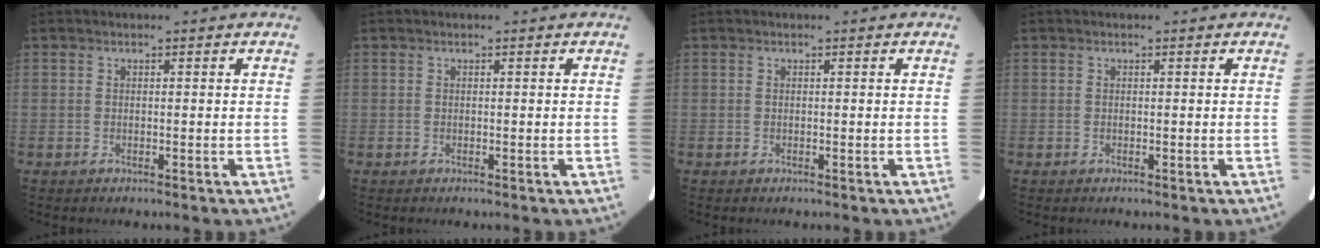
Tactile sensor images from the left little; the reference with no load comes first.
{"total": 0.0}
{"total": 0.0}
{"total": 0.0}